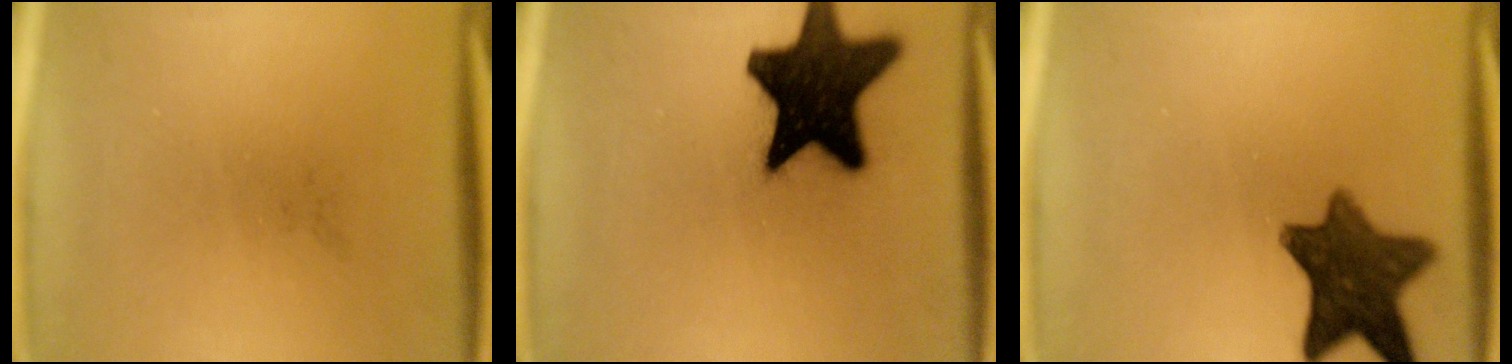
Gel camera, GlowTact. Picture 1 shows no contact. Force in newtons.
{"total": 19.8}
{"total": 10.7}